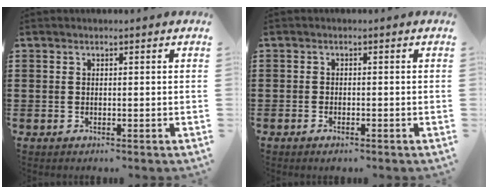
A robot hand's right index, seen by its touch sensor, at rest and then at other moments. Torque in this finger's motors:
{"motor_torque": [0.25, 0.54, 0.06, -0.01]}